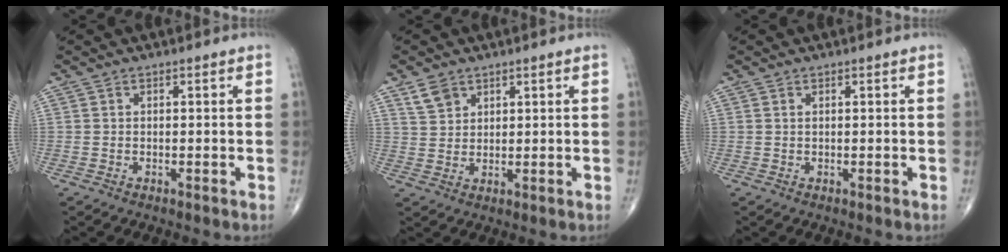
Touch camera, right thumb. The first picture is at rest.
{"total": 4.0, "force": [2.7, 2.7, 1.4], "torque": [-0.017, -0.011, 0.057]}
{"total": 0.0}